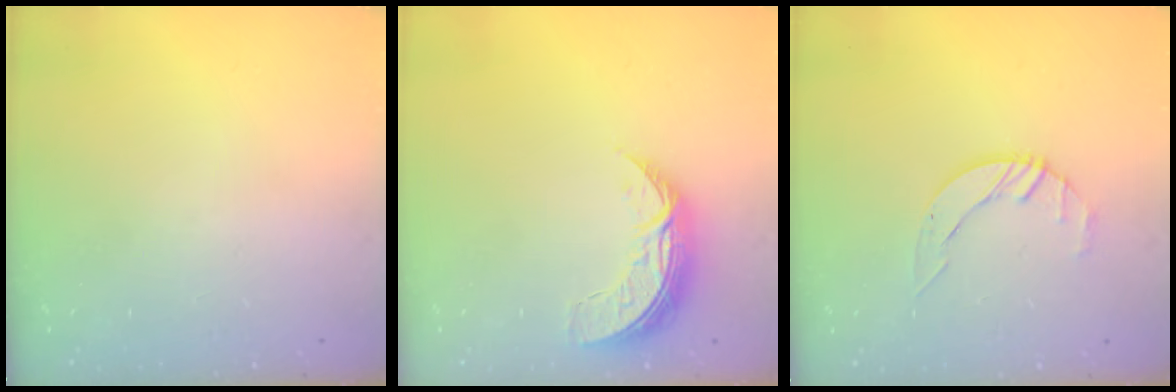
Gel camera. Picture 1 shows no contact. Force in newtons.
{"total": 7.8, "press": 7.8, "slide": 0.7}
{"total": 2.7, "press": 2.7, "slide": 0.3}